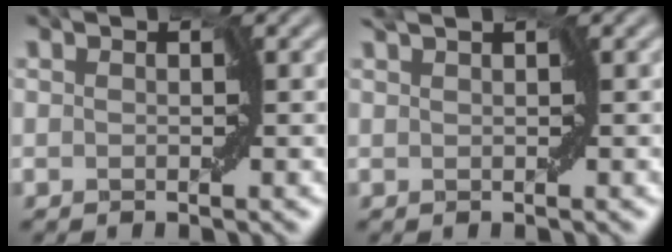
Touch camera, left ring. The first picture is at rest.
{"total": 0.7, "force": [0.5, 0.0, 0.4], "torque": [-0.010, 0.001, 0.010]}